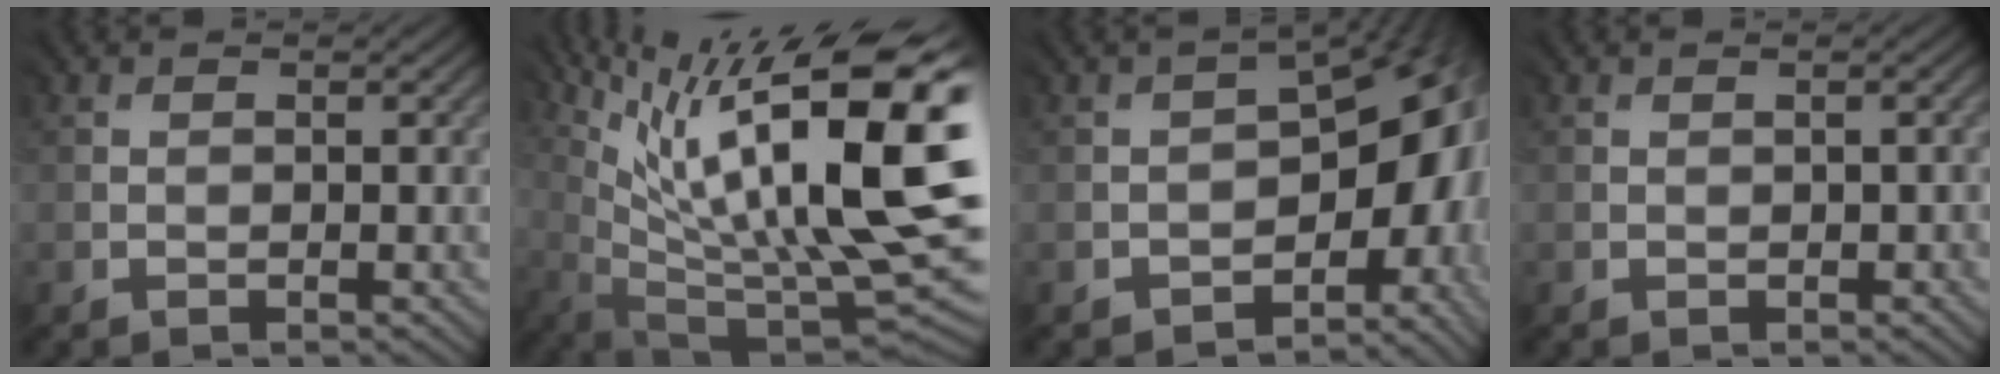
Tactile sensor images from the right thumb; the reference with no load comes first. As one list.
[{"total": 18.7, "force": [6.6, 5.4, 16.6], "torque": [-0.249, 0.020, 0.128]}, {"total": 12.4, "force": [-4.3, 7.5, 8.9], "torque": [-0.094, -0.025, -0.043]}, {"total": 0.0}]